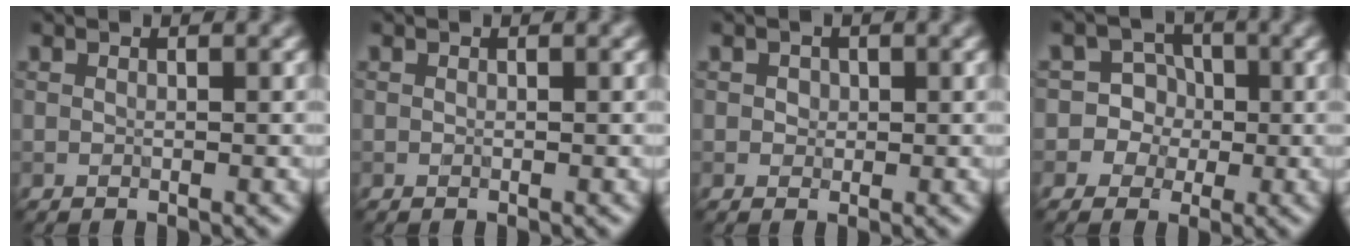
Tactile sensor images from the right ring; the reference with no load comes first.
{"total": 0.0}
{"total": 0.9, "force": [0.2, 0.8, 0.3], "torque": [-0.002, 0.000, 0.006]}
{"total": 5.8, "force": [-0.3, 5.7, 0.9], "torque": [-0.003, 0.030, -0.020]}